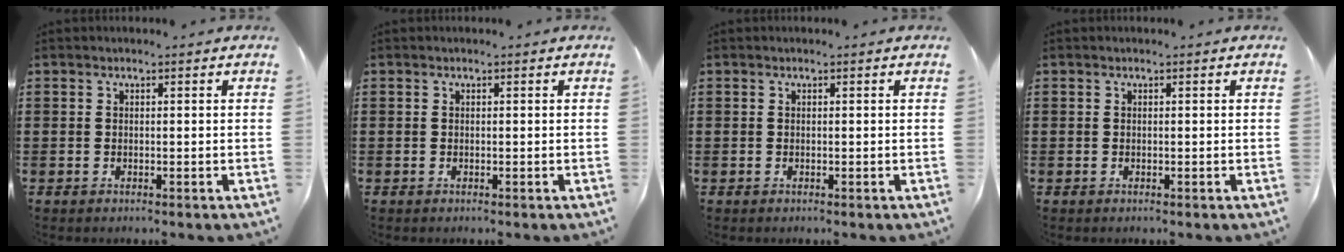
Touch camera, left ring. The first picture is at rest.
{"total": 0.0}
{"total": 0.0}
{"total": 0.0}